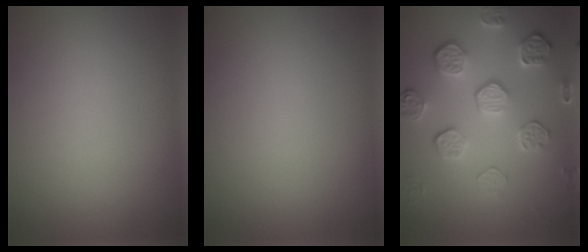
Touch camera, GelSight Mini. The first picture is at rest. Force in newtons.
{"total": 0.0}
{"total": 5.6, "press": 4.1, "slide": 3.9}